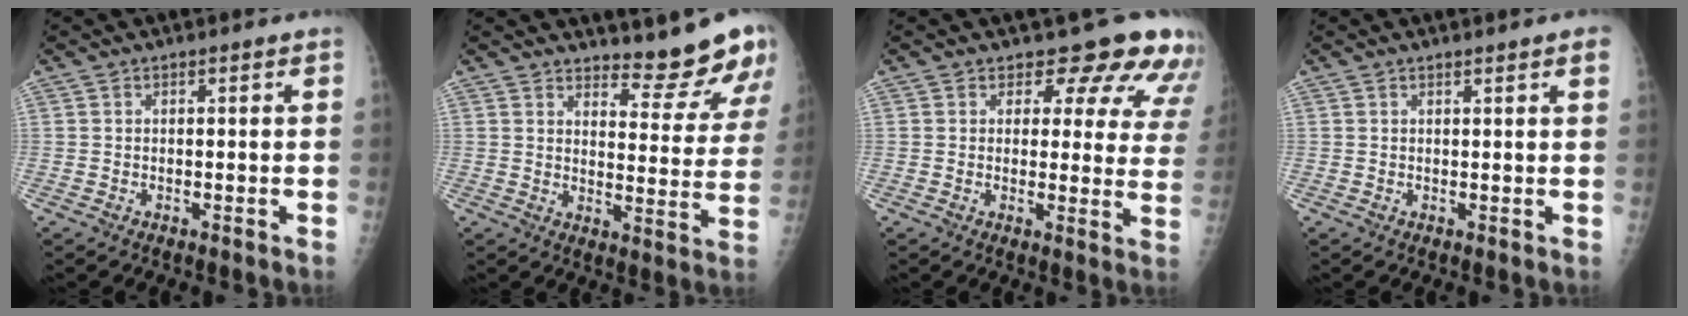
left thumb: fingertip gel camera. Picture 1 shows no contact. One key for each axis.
{"total": 11.6, "fx": 10.9, "fy": 2.0, "fz": 3.6, "tx": -0.019, "ty": -0.114, "tz": 0.133}
{"total": 12.6, "fx": 10.7, "fy": 5.6, "fz": 3.5, "tx": 0.016, "ty": -0.062, "tz": 0.093}
{"total": 2.2, "fx": 1.5, "fy": 0.0, "fz": 1.6, "tx": -0.017, "ty": 0.000, "tz": 0.018}